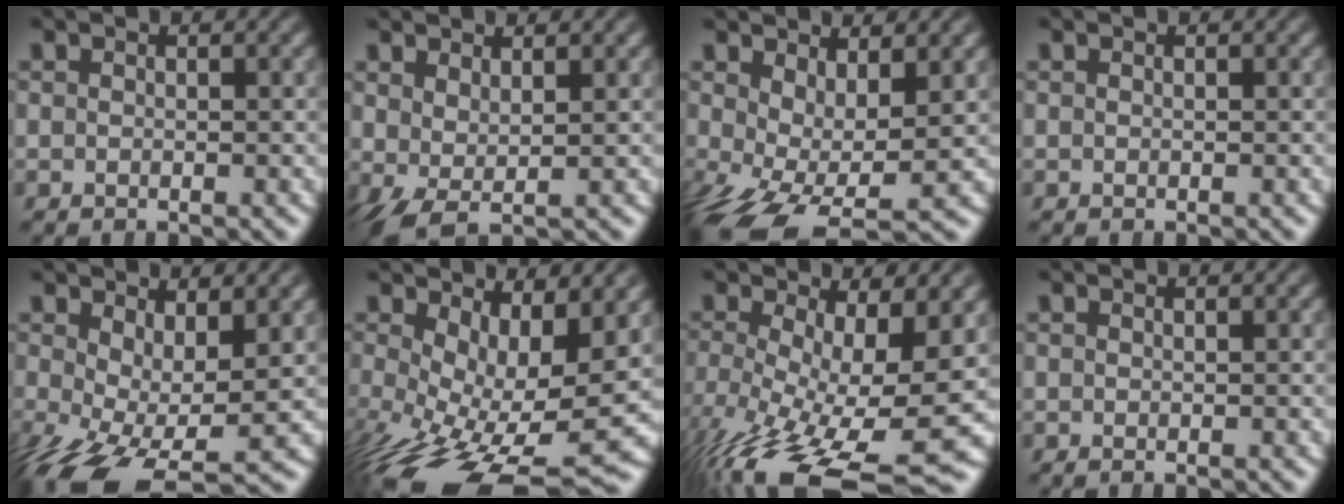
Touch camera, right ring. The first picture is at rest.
{"total": 3.0, "force": [-0.6, 1.7, 2.4], "torque": [-0.060, -0.027, 0.012]}
{"total": 7.1, "force": [-3.6, 4.3, 4.4], "torque": [-0.108, -0.058, -0.030]}
{"total": 0.0}
{"total": 6.8, "force": [-3.4, 3.5, 4.8], "torque": [-0.108, -0.057, -0.024]}
{"total": 11.1, "force": [-4.0, 5.5, 8.8], "torque": [-0.161, -0.069, -0.023]}
{"total": 10.7, "force": [-4.2, 5.0, 8.6], "torque": [-0.163, -0.070, -0.026]}
{"total": 0.0}